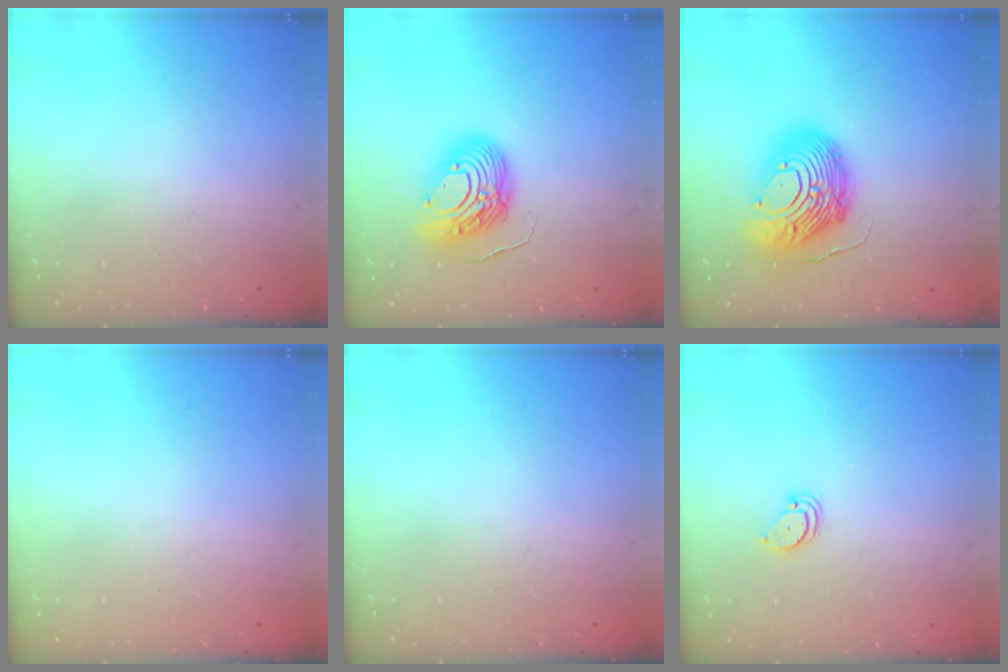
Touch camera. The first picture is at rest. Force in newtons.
{"total": 12.0, "press": 12.0, "slide": 1.1}
{"total": 21.5, "press": 21.4, "slide": 2.2}
{"total": 0.0}
{"total": 0.0}
{"total": 2.1, "press": 2.1, "slide": 0.1}